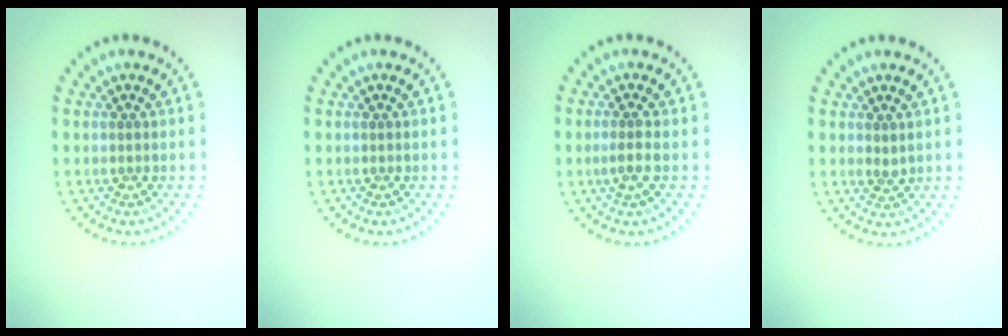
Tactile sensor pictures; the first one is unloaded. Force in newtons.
{"total": 0.0}
{"total": 1.5, "press": 1.2, "slide": 0.8}
{"total": 0.8, "press": 0.6, "slide": 0.5}